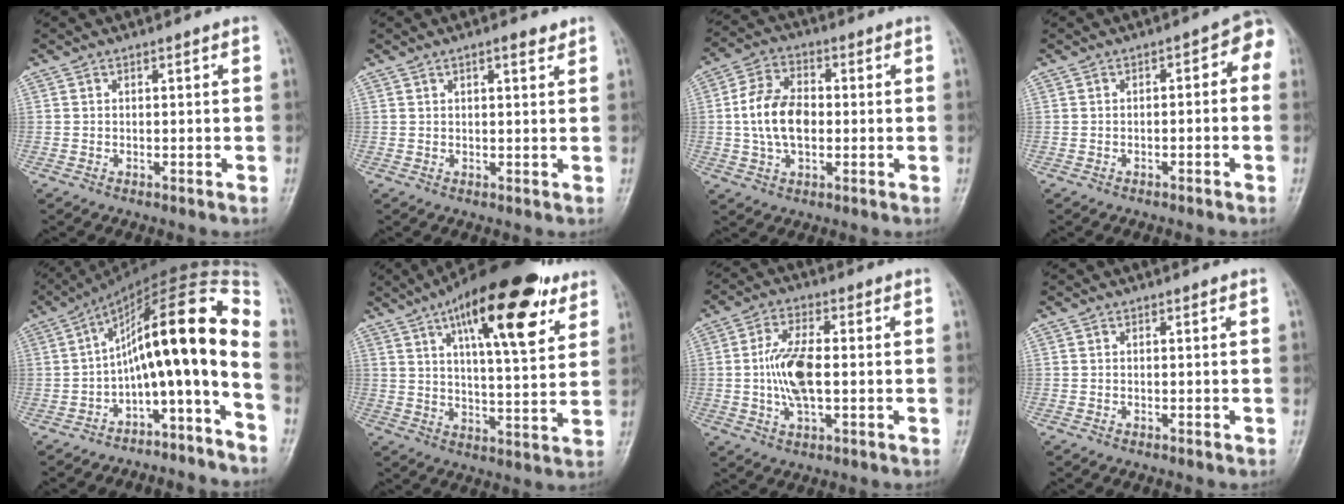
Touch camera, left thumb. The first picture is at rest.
{"total": 2.9, "force": [1.8, 0.9, 2.1], "torque": [-0.024, -0.007, 0.025]}
{"total": 10.5, "force": [-0.2, 6.7, 8.0], "torque": [-0.145, 0.015, -0.008]}
{"total": 5.0, "force": [-0.5, 2.3, 4.4], "torque": [-0.041, 0.038, -0.013]}
{"total": 17.2, "force": [-6.3, 4.2, 15.4], "torque": [-0.216, 0.134, -0.096]}
{"total": 22.1, "force": [11.5, 7.3, 17.3], "torque": [-0.240, -0.026, 0.173]}
{"total": 9.5, "force": [-0.2, 4.4, 8.4], "torque": [-0.172, 0.005, -0.005]}
{"total": 0.0}